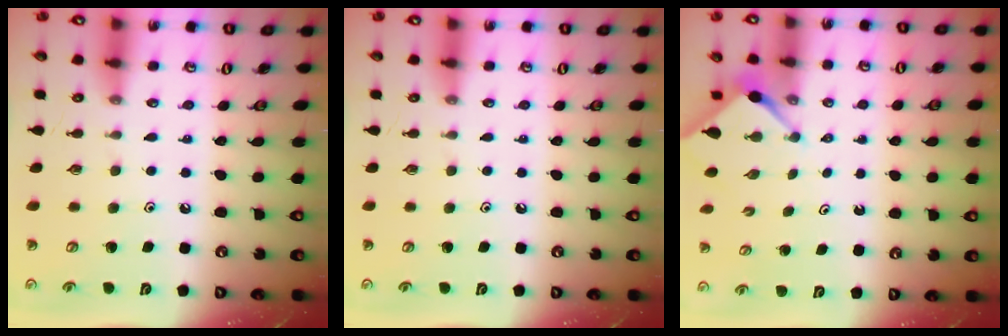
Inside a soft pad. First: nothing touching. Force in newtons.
{"total": 0.0}
{"total": 3.0, "press": 2.9, "slide": 0.3}